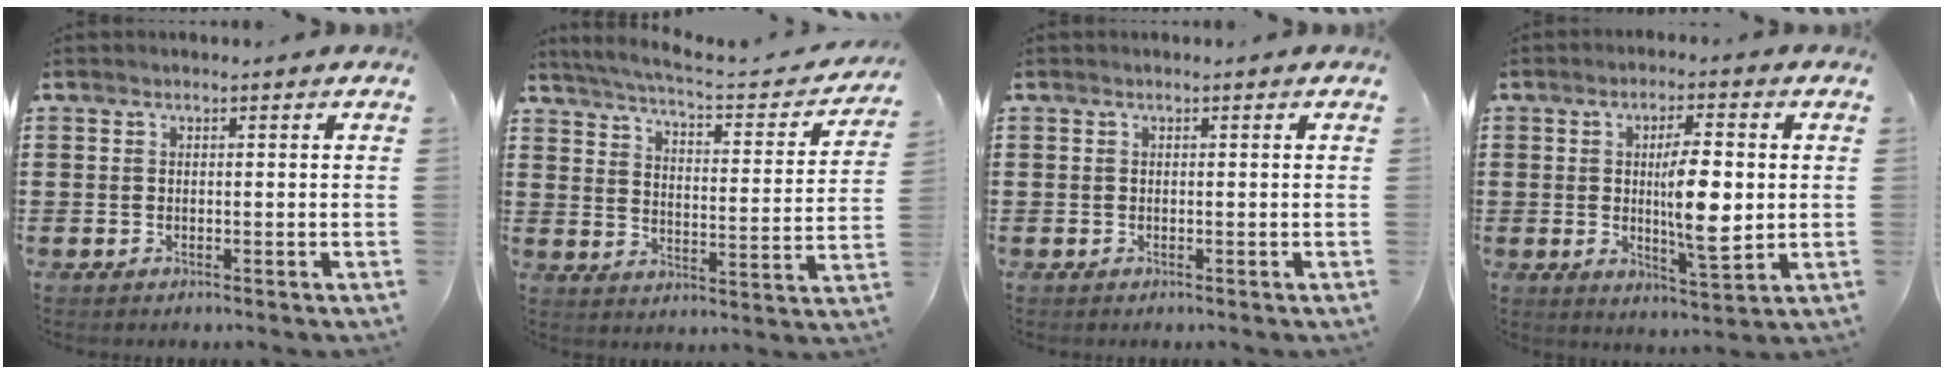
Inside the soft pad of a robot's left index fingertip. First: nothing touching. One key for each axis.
{"total": 4.4, "fx": 3.9, "fy": -0.4, "fz": 2.1, "tx": -0.063, "ty": -0.033, "tz": 0.056}
{"total": 0.0}
{"total": 9.2, "fx": 0.7, "fy": 2.7, "fz": 8.8, "tx": -0.135, "ty": -0.005, "tz": 0.008}